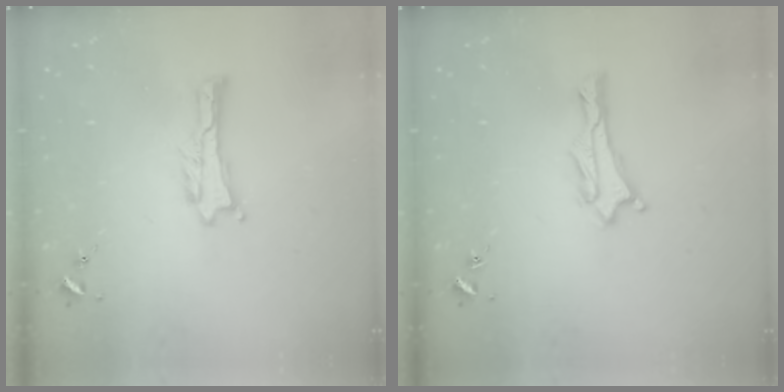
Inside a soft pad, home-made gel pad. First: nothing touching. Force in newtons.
{"total": 1.9, "press": 1.9, "slide": 0.1}